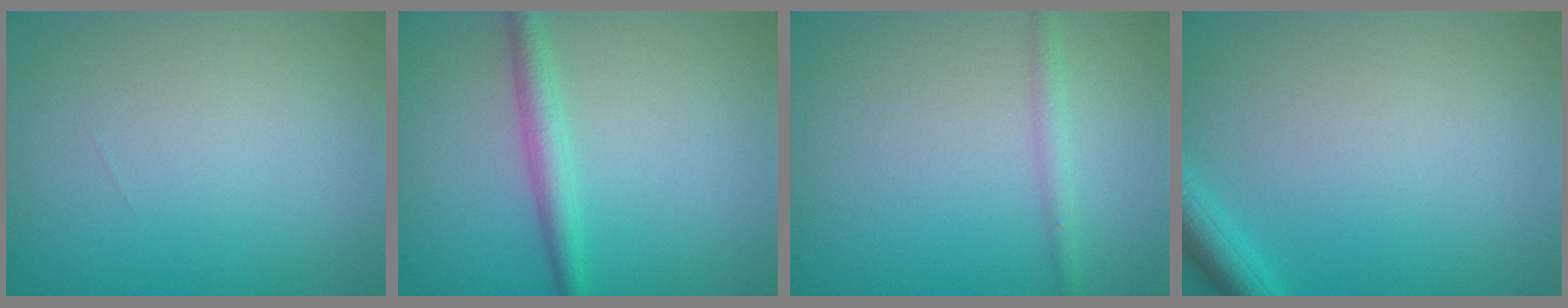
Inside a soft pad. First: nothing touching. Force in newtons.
{"total": 2.4, "press": 2.4, "slide": 0.1}
{"total": 1.4, "press": 1.4, "slide": 0.1}
{"total": 2.4, "press": 2.4, "slide": 0.2}